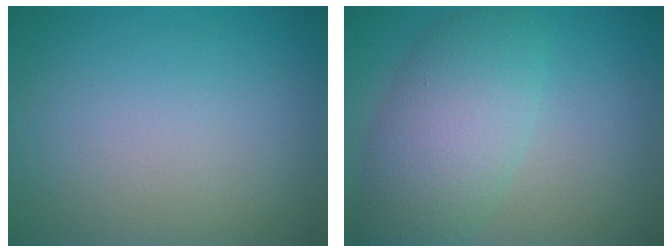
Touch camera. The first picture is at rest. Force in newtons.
{"total": 6.2, "press": 6.2, "slide": 0.1}